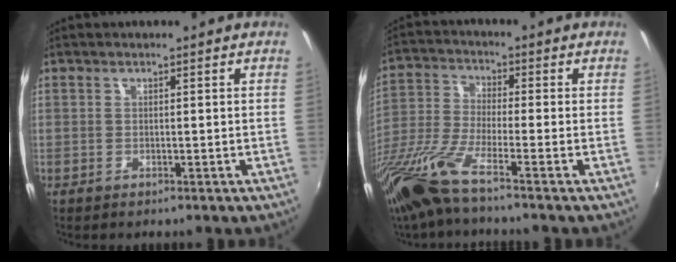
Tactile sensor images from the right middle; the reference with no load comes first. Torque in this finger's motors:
{"motor_torque": [1.11, -1.03, 0.76, 0.21]}